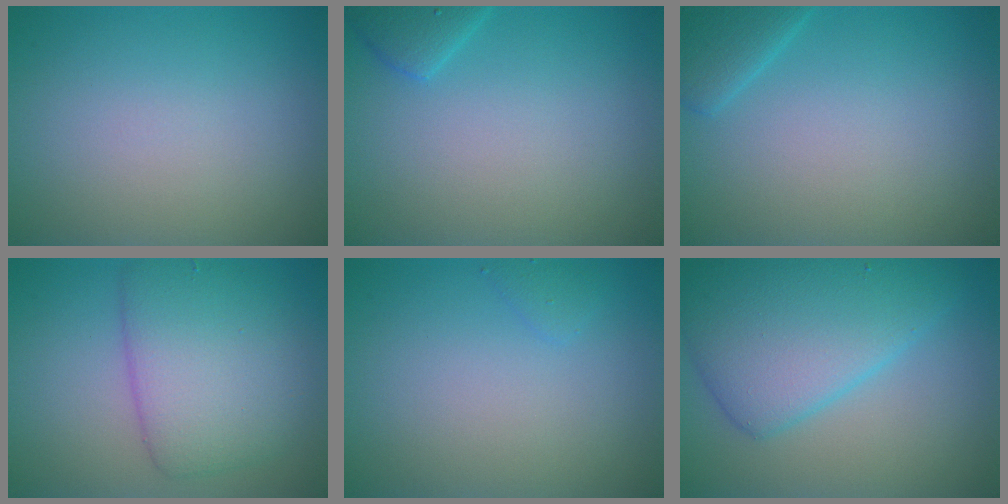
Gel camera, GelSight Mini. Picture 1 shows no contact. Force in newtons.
{"total": 1.8, "press": 1.8, "slide": 0.1}
{"total": 2.3, "press": 2.3, "slide": 0.2}
{"total": 6.4, "press": 6.4, "slide": 0.1}
{"total": 0.8, "press": 0.8, "slide": 0.0}
{"total": 7.8, "press": 7.8, "slide": 0.0}